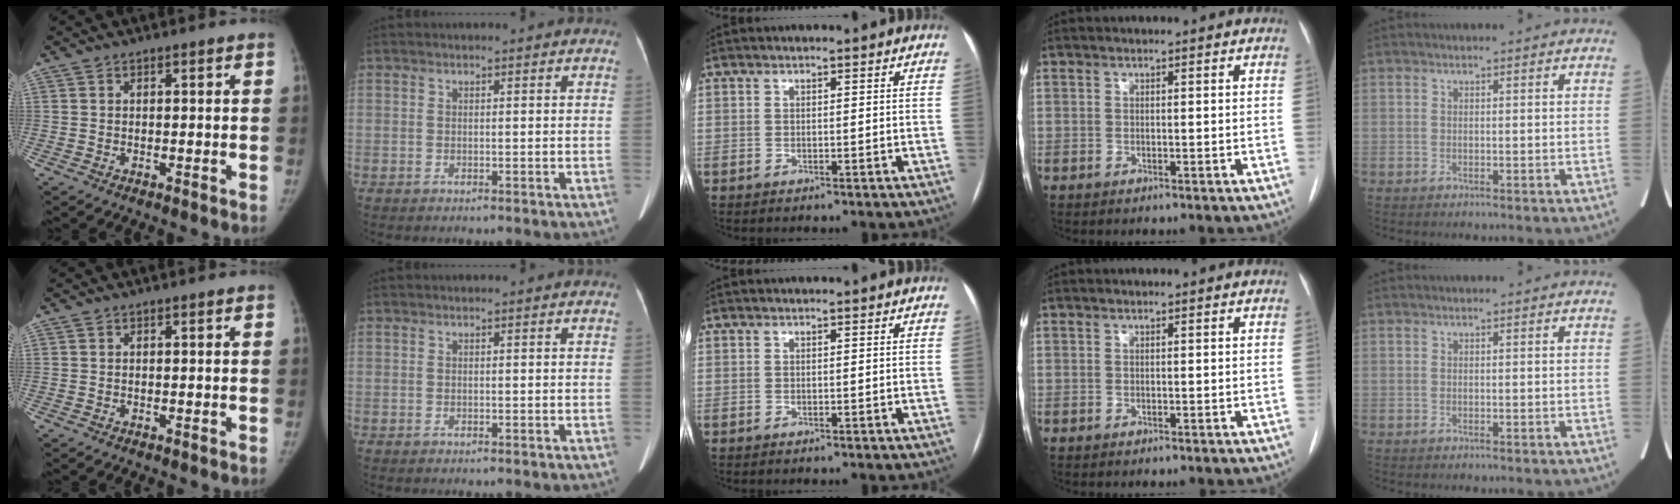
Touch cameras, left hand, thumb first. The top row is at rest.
{}